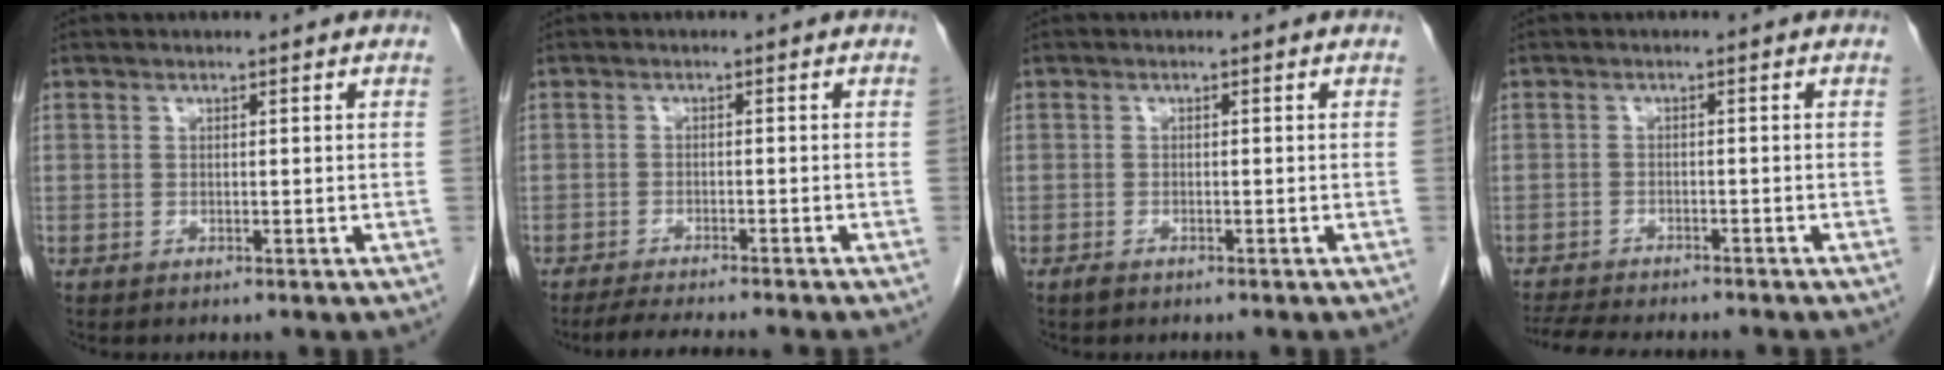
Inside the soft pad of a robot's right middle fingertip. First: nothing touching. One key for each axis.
{"total": 7.1, "fx": -6.2, "fy": -0.1, "fz": 3.3, "tx": -0.041, "ty": -0.016, "tz": -0.095}
{"total": 1.0, "fx": -0.8, "fy": 0.2, "fz": 0.6, "tx": -0.016, "ty": -0.002, "tz": -0.012}
{"total": 10.9, "fx": -9.8, "fy": 1.6, "fz": 4.6, "tx": -0.076, "ty": -0.015, "tz": -0.138}